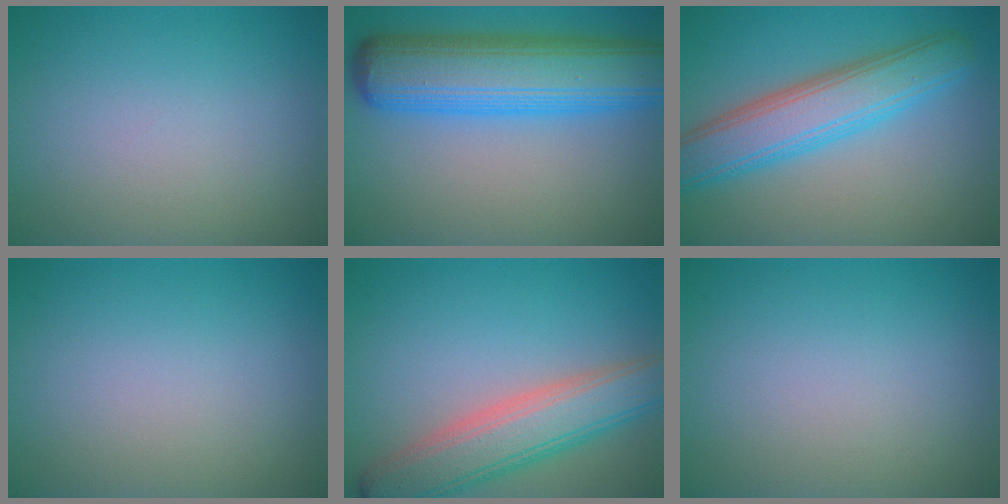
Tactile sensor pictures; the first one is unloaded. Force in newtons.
{"total": 10.5, "press": 10.5, "slide": 0.4}
{"total": 6.5, "press": 6.5, "slide": 0.2}
{"total": 0.0}
{"total": 6.8, "press": 6.7, "slide": 0.5}
{"total": 0.0}